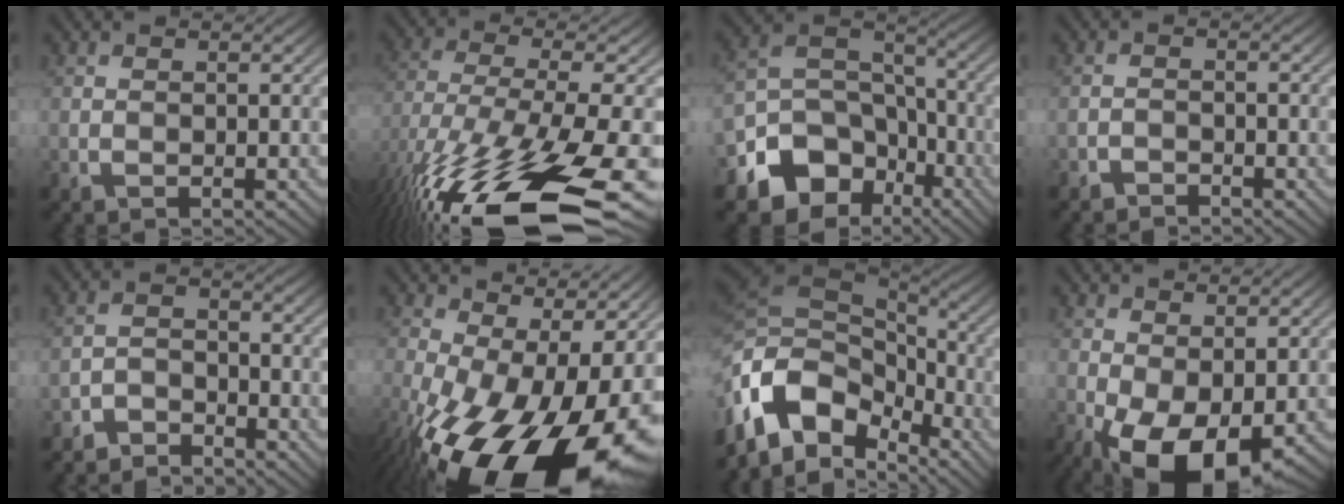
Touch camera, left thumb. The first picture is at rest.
{"total": 18.5, "force": [-11.1, 6.2, 13.5], "torque": [-0.276, -0.033, -0.180]}
{"total": 13.2, "force": [-8.1, 9.5, 4.4], "torque": [-0.119, -0.019, -0.136]}
{"total": 1.3, "force": [-1.2, 0.2, -0.3], "torque": [0.006, 0.001, -0.028]}
{"total": 3.6, "force": [-3.5, 1.1, 0.3], "torque": [-0.004, 0.004, -0.078]}
{"total": 21.0, "force": [-7.5, 10.1, 16.8], "torque": [-0.301, -0.065, -0.097]}
{"total": 14.5, "force": [-5.6, 9.8, 9.1], "torque": [-0.218, -0.013, -0.087]}
{"total": 10.7, "force": [-3.9, 5.5, 8.3], "torque": [-0.166, -0.024, -0.057]}